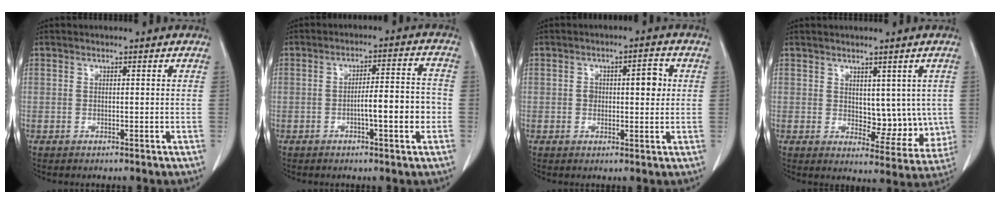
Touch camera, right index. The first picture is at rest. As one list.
[{"total": 7.3, "force": [-1.9, 0.8, 6.9], "torque": [-0.106, 0.014, -0.028]}, {"total": 5.1, "force": [0.8, 2.3, 4.5], "torque": [-0.067, 0.015, 0.015]}, {"total": 5.5, "force": [0.4, 3.5, 4.2], "torque": [-0.032, -0.003, 0.013]}]